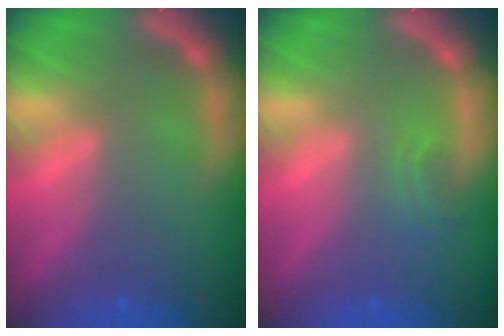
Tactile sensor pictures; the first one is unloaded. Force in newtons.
{"total": 1.4}